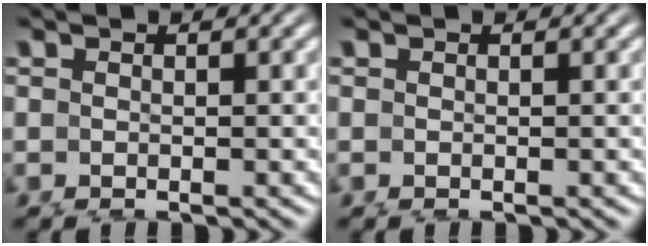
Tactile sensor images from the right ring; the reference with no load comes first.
{"total": 0.0}